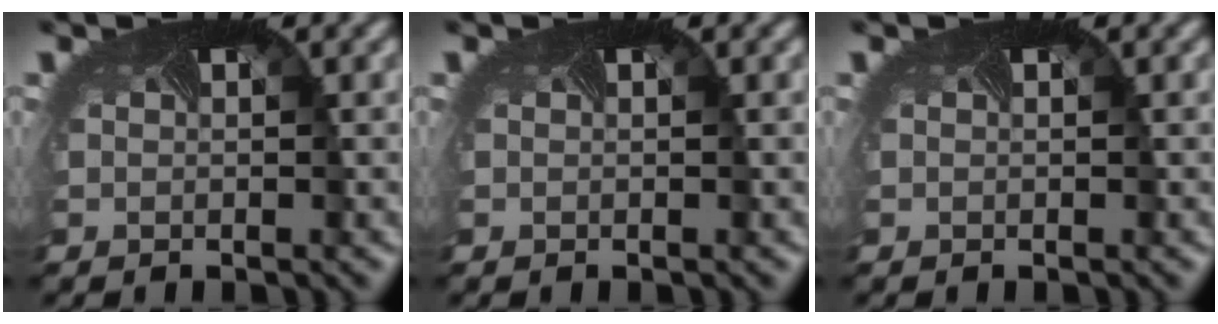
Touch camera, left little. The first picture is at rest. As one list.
[{"total": 0.0}, {"total": 0.0}]